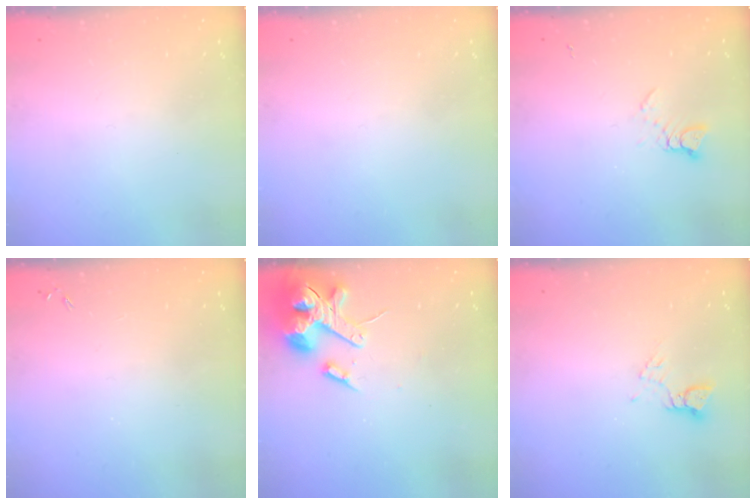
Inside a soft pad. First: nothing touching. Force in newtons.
{"total": 0.0}
{"total": 2.6, "press": 2.6, "slide": 0.3}
{"total": 0.0}
{"total": 16.6, "press": 16.4, "slide": 2.6}
{"total": 2.7, "press": 2.7, "slide": 0.2}